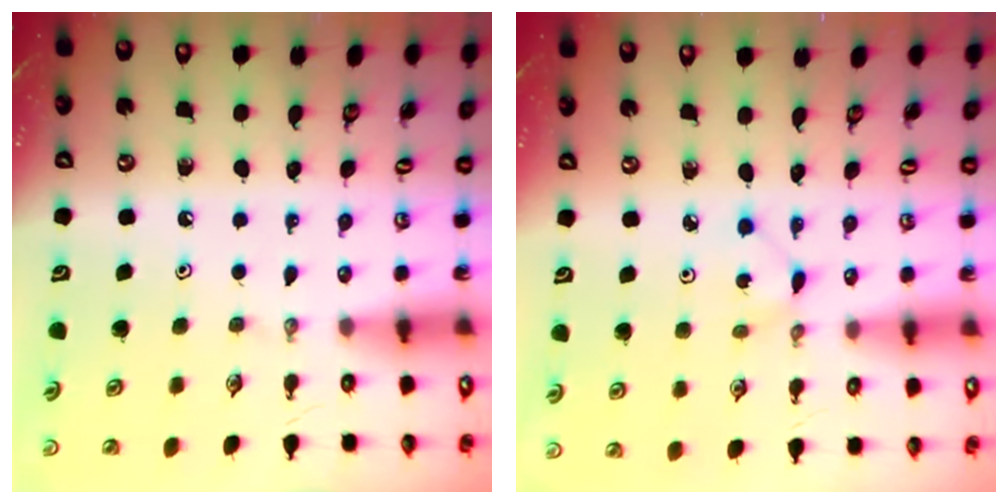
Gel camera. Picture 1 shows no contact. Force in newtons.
{"total": 1.3, "press": 1.3, "slide": 0.1}